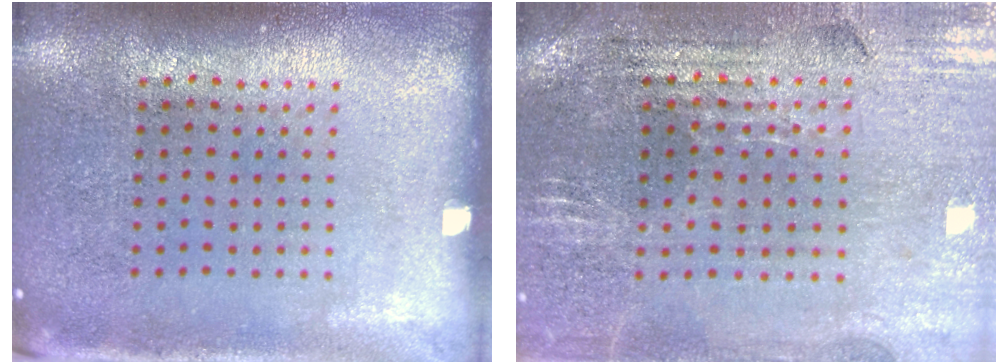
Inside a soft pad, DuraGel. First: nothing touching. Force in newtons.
{"total": 1.8, "press": 1.7, "slide": 0.4}